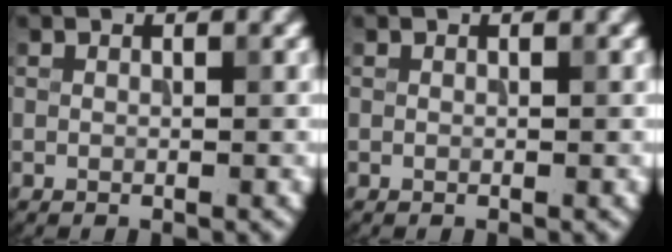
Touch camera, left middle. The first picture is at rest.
{"total": 0.0}